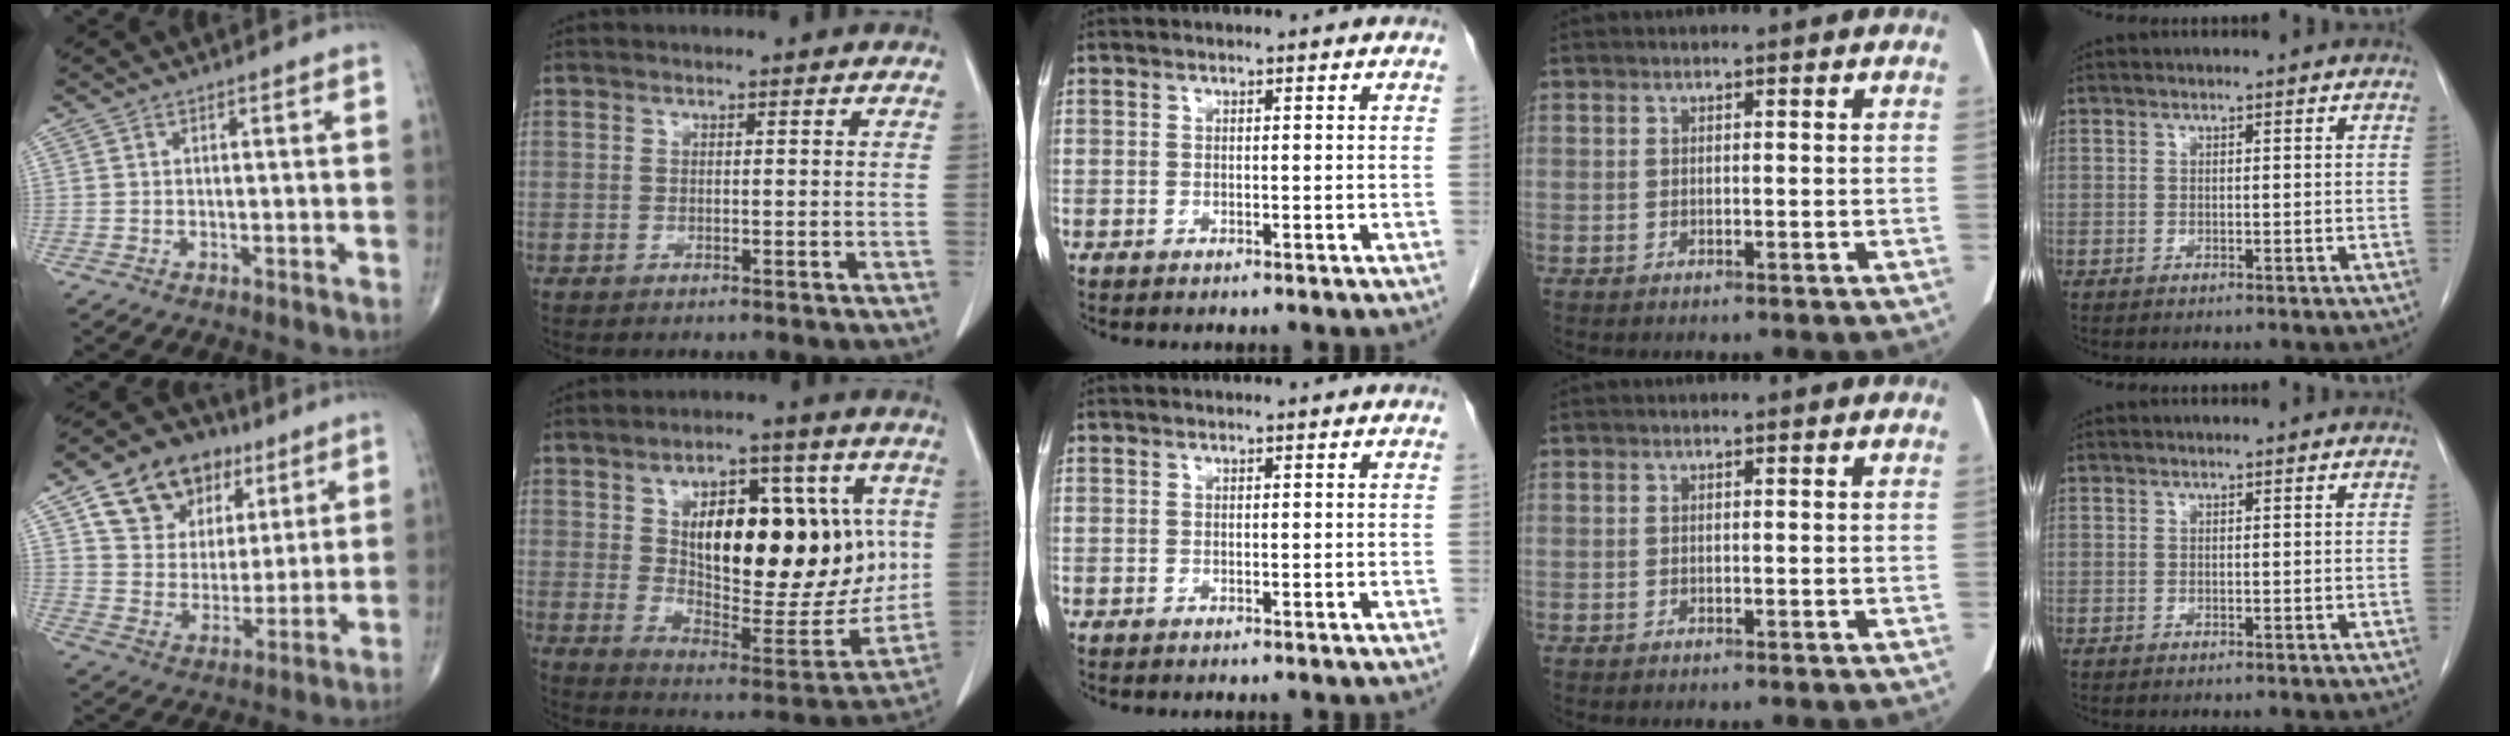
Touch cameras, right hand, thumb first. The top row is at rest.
{"thumb": {"total": 17.0, "force": [8.7, 12.1, 8.2], "torque": [-0.100, -0.017, 0.152]}, "index": {"total": 23.8, "force": [4.1, 10.2, 21.1], "torque": [-0.322, 0.006, 0.072]}}